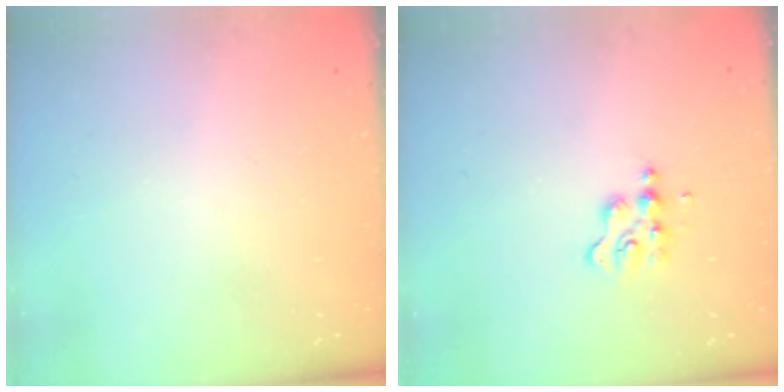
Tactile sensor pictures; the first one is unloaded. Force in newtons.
{"total": 3.1, "press": 3.1, "slide": 0.3}